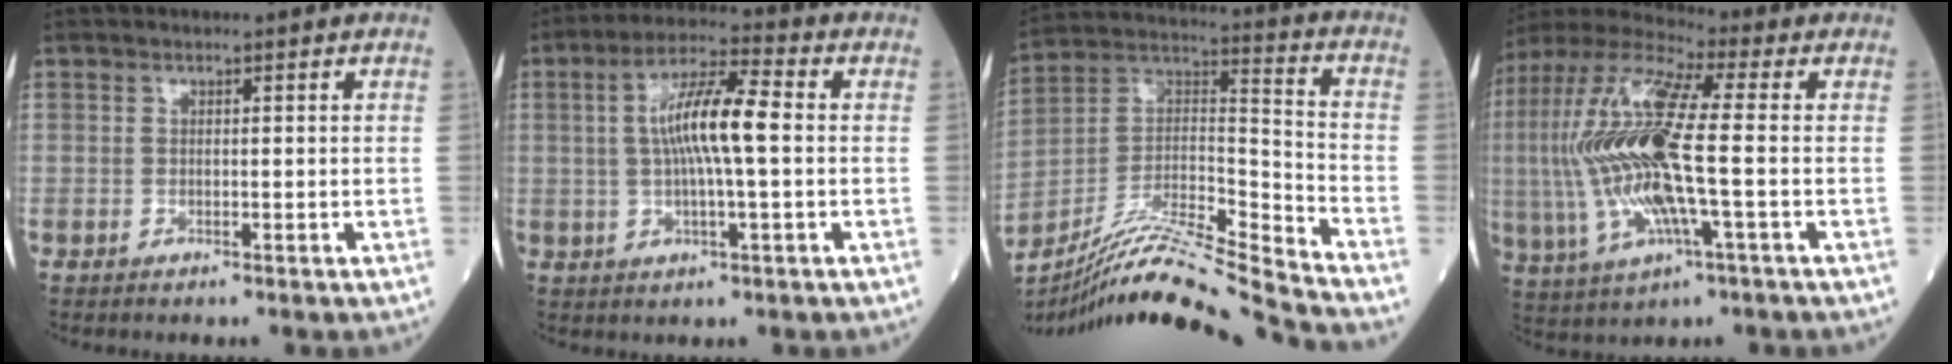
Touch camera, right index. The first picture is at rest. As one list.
[{"total": 9.9, "force": [0.6, 1.3, 9.8], "torque": [-0.184, 0.014, 0.006]}, {"total": 19.6, "force": [-17.7, -1.5, 8.3], "torque": [-0.168, 0.010, -0.314]}, {"total": 19.1, "force": [-0.9, 3.4, 18.8], "torque": [-0.421, 0.002, -0.021]}]